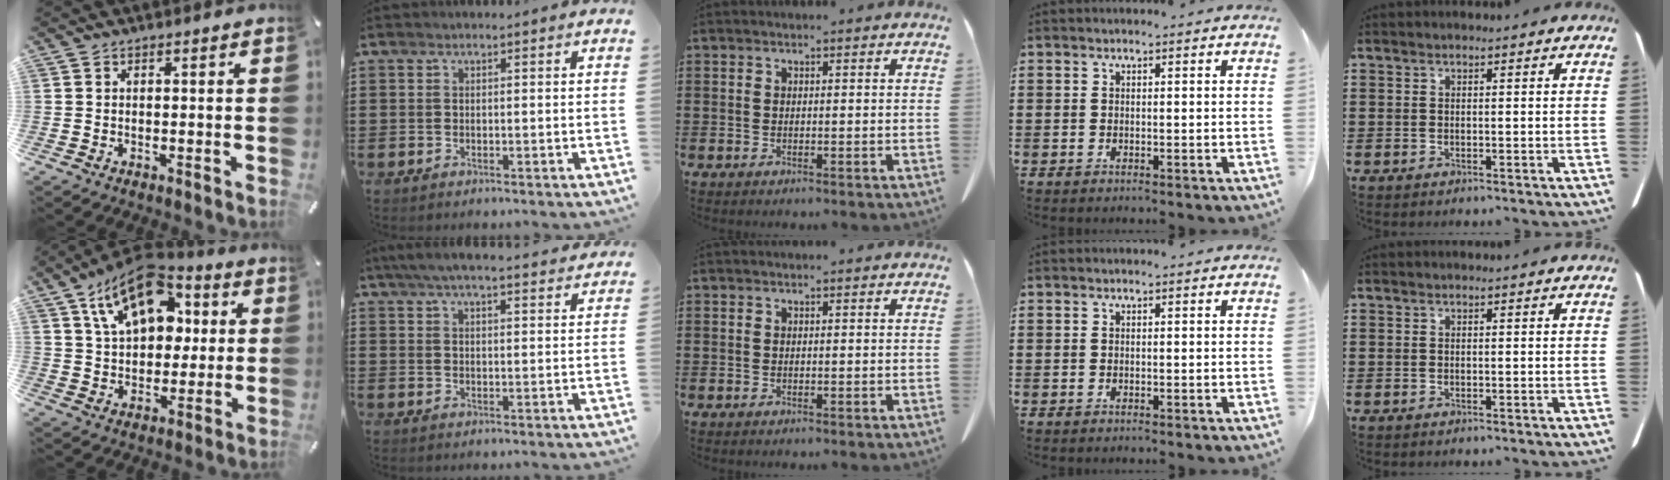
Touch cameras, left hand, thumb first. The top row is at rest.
{"thumb": {"total": 17.7, "force": [8.1, 11.1, 11.2], "torque": [-0.190, -0.025, 0.143]}, "index": {"total": 5.2, "force": [4.6, 0.4, 2.4], "torque": [-0.058, -0.010, 0.083]}}